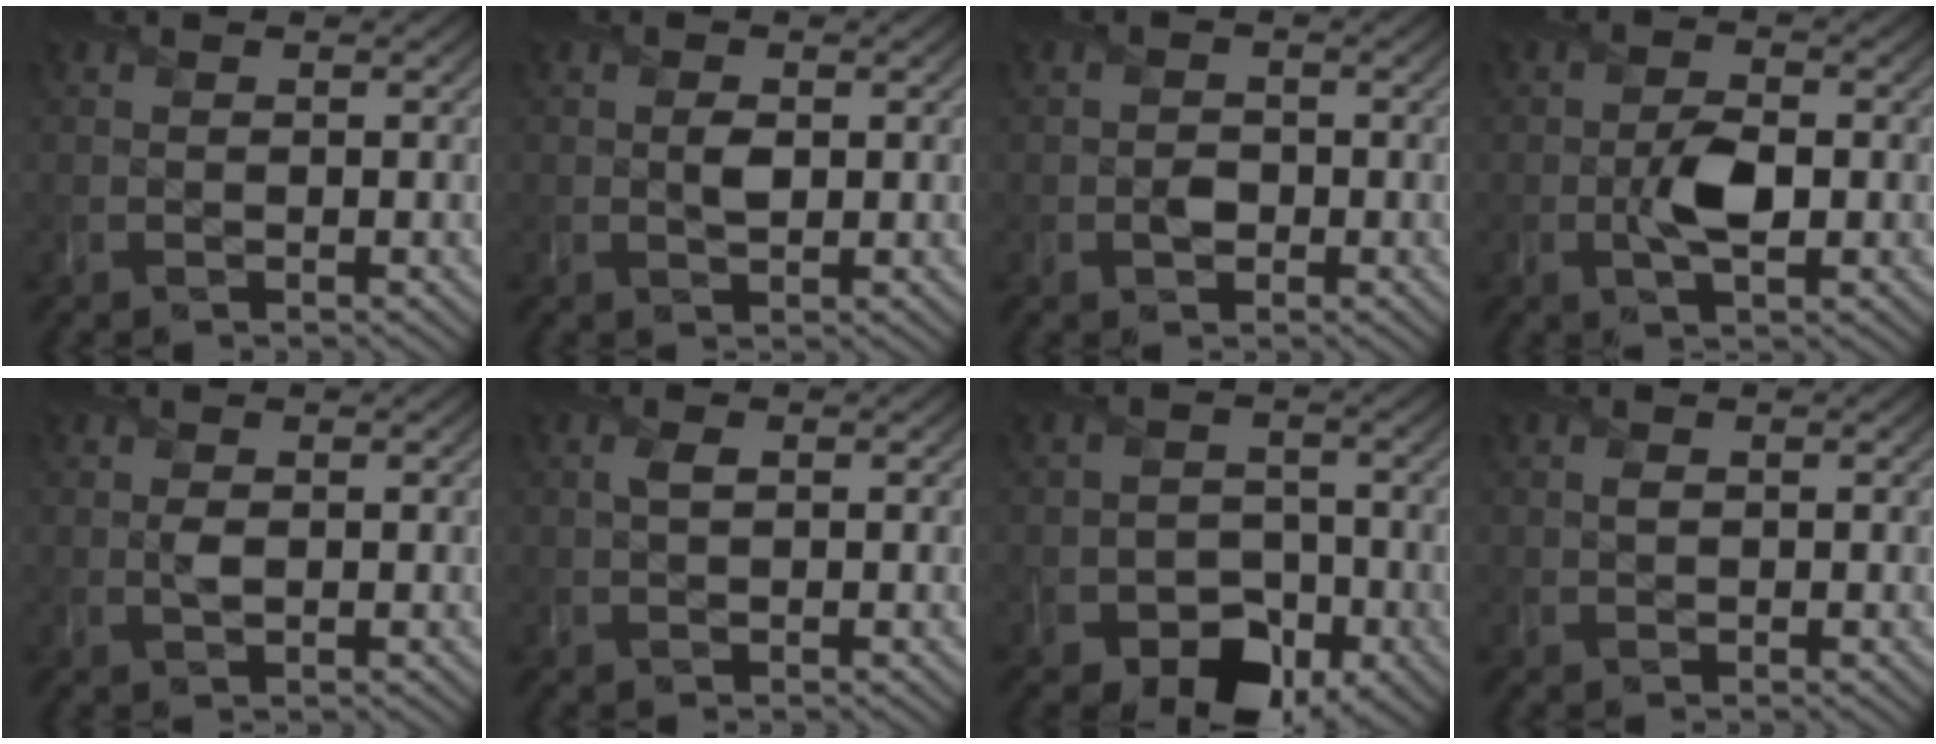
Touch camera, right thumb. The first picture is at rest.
{"total": 1.7, "force": [0.2, 1.1, 1.3], "torque": [-0.027, -0.001, 0.004]}
{"total": 1.6, "force": [-0.6, 1.4, 0.7], "torque": [-0.012, -0.001, -0.011]}
{"total": 4.6, "force": [-0.9, 2.4, 3.8], "torque": [-0.078, -0.002, -0.017]}
{"total": 1.0, "force": [0.2, 0.6, 0.8], "torque": [-0.020, -0.001, 0.004]}
{"total": 1.2, "force": [0.3, 0.6, 1.0], "torque": [-0.024, 0.001, 0.007]}
{"total": 7.4, "force": [-4.2, 4.9, 3.5], "torque": [-0.050, -0.006, -0.066]}
{"total": 0.5, "force": [0.3, 0.4, 0.3], "torque": [-0.005, 0.001, 0.005]}